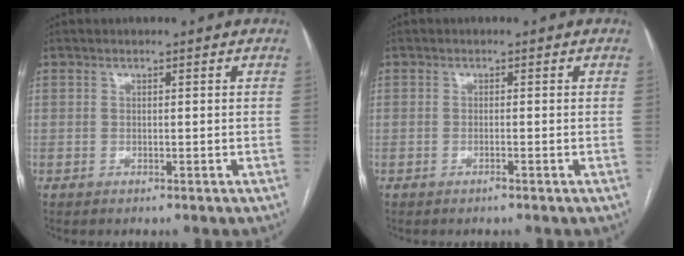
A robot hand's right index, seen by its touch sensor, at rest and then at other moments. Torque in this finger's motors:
{"motor_torque": [0.21, 0.07, -0.03, 0.00]}